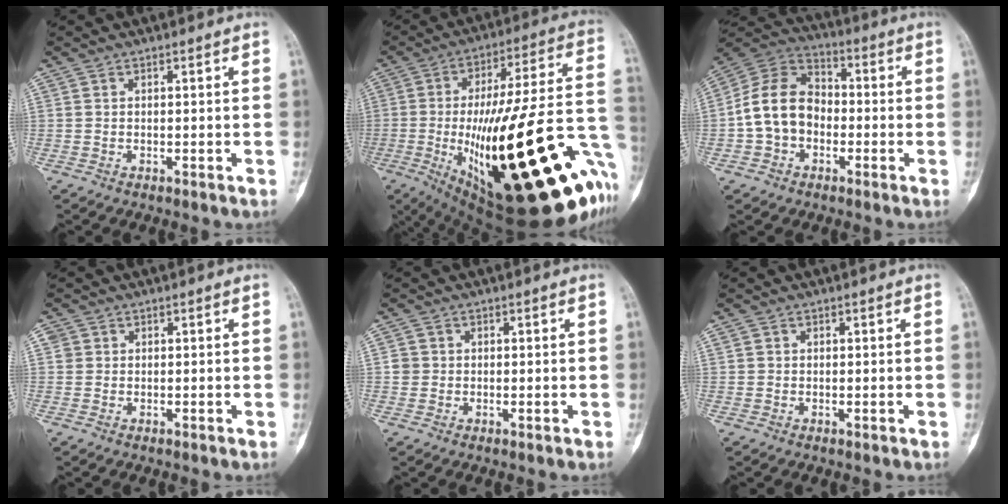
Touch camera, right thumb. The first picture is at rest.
{"total": 41.8, "force": [-10.6, 12.4, 38.5], "torque": [-0.505, 0.016, -0.150]}
{"total": 12.8, "force": [-2.2, 9.8, 7.9], "torque": [-0.130, 0.041, -0.054]}
{"total": 1.4, "force": [0.2, 1.3, 0.1], "torque": [0.006, 0.004, -0.001]}
{"total": 1.9, "force": [0.1, 1.9, 0.3], "torque": [0.004, 0.004, 0.000]}
{"total": 0.9, "force": [0.2, 0.8, 0.2], "torque": [0.002, 0.001, 0.002]}